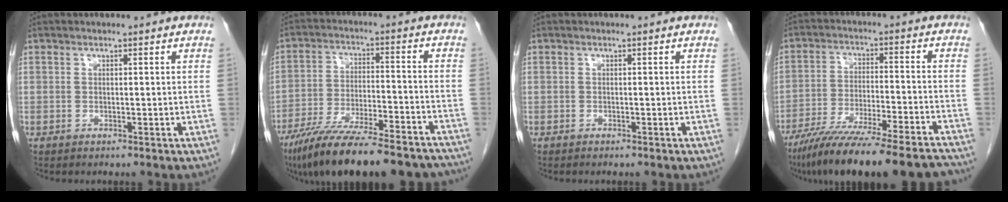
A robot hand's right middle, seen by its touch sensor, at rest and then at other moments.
{"total": 21.6, "force": [-18.1, 3.9, 11.2], "torque": [-0.145, -0.012, -0.276]}
{"total": 1.2, "force": [-1.0, 0.4, 0.6], "torque": [-0.013, -0.002, -0.010]}
{"total": 20.5, "force": [-17.4, 0.9, 10.7], "torque": [-0.137, -0.033, -0.267]}